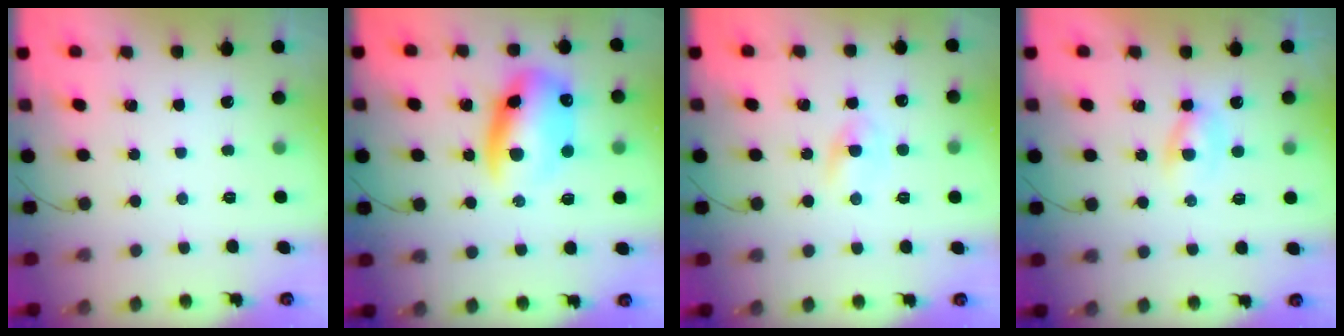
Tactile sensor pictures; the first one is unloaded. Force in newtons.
{"total": 13.8, "press": 13.5, "slide": 3.0}
{"total": 2.8, "press": 2.6, "slide": 1.1}
{"total": 2.2, "press": 2.0, "slide": 0.9}